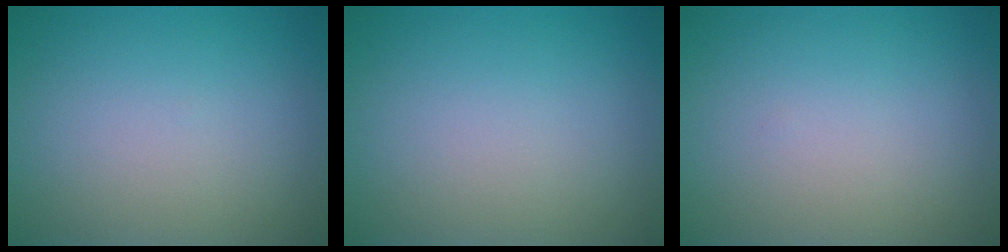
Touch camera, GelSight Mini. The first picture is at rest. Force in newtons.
{"total": 0.0}
{"total": 0.0}